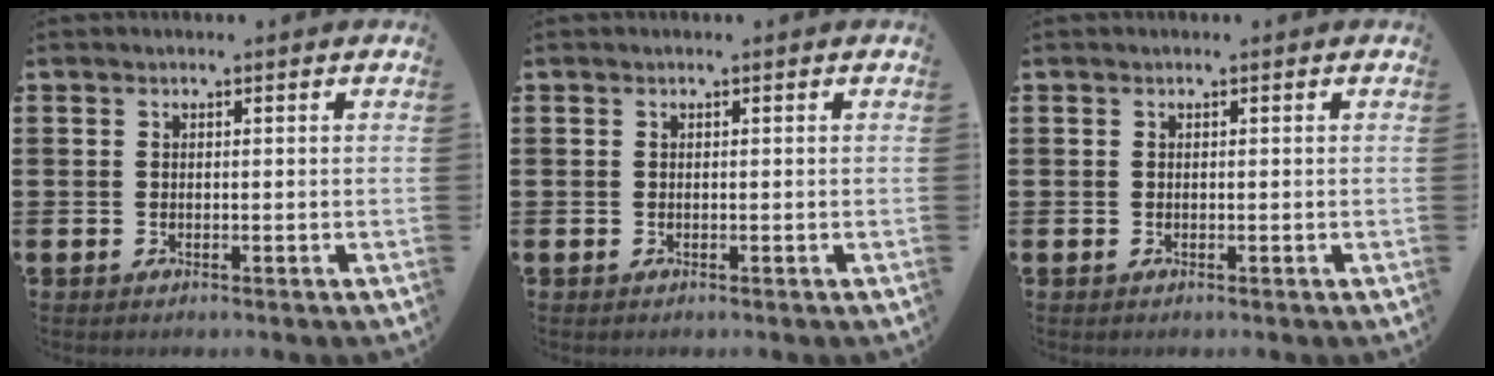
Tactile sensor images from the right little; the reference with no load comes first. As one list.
[{"total": 0.0}, {"total": 0.0}]